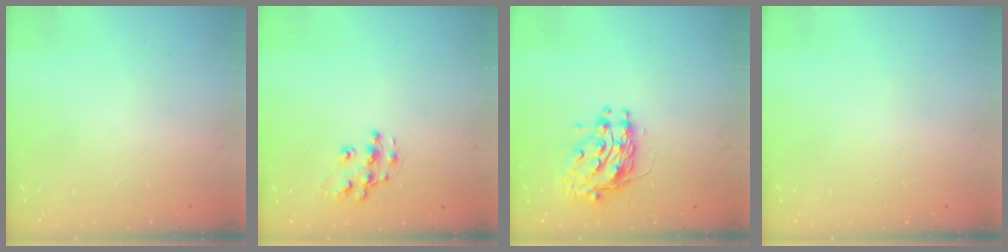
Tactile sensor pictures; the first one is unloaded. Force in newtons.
{"total": 9.8, "press": 9.8, "slide": 0.6}
{"total": 10.0, "press": 9.9, "slide": 0.8}
{"total": 0.0}